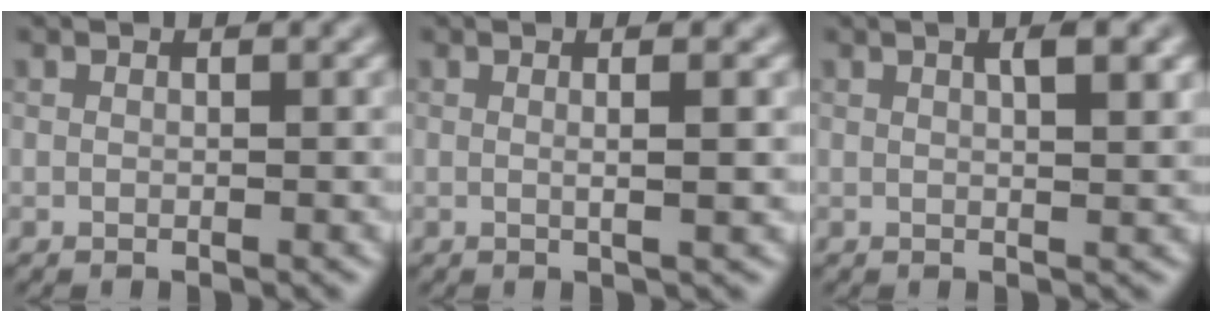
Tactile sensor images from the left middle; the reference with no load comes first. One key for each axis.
{"total": 2.0, "fx": -0.1, "fy": 0.3, "fz": 2.0, "tx": -0.031, "ty": 0.007, "tz": 0.000}
{"total": 2.6, "fx": 0.8, "fy": 0.7, "fz": 2.4, "tx": -0.024, "ty": 0.010, "tz": 0.012}